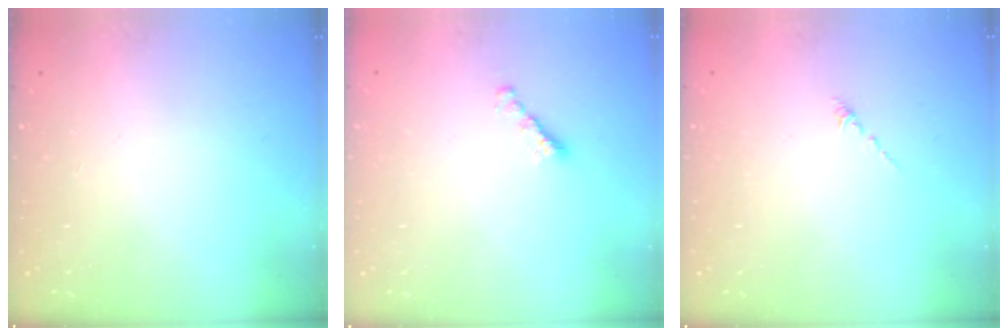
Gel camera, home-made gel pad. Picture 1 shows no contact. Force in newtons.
{"total": 2.5, "press": 2.5, "slide": 0.5}
{"total": 0.0}